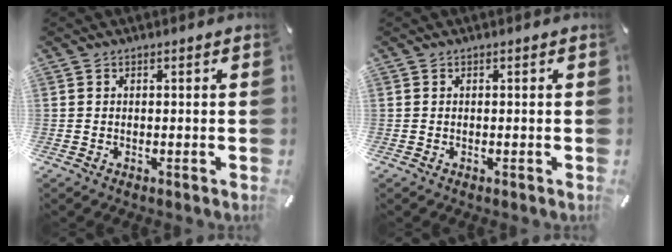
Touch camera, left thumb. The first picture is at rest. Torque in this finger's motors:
{"motor_torque": [-0.02, 0.02, 0.00, 0.01, 0.00]}